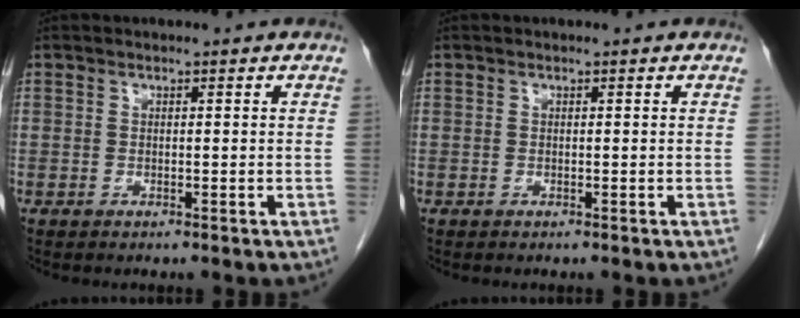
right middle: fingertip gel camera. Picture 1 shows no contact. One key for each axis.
{"total": 0.0}